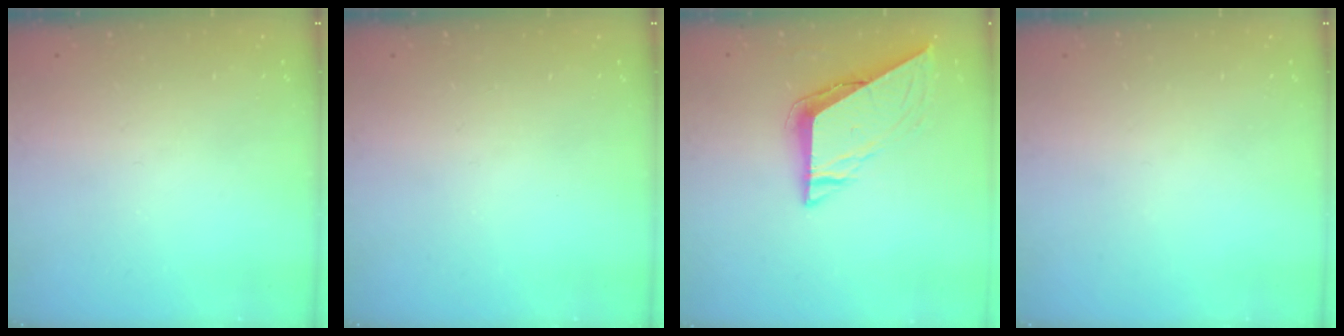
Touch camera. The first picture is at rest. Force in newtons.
{"total": 0.0}
{"total": 7.8, "press": 7.8, "slide": 0.4}
{"total": 0.0}